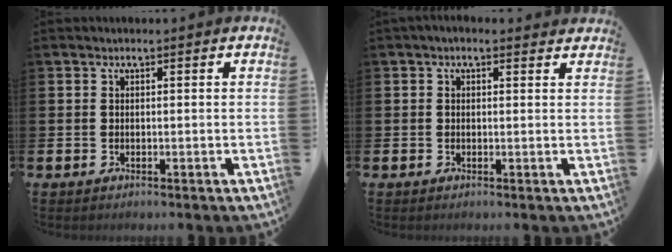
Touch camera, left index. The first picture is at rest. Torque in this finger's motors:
{"motor_torque": [1.09, -1.05, 0.57, 0.13]}